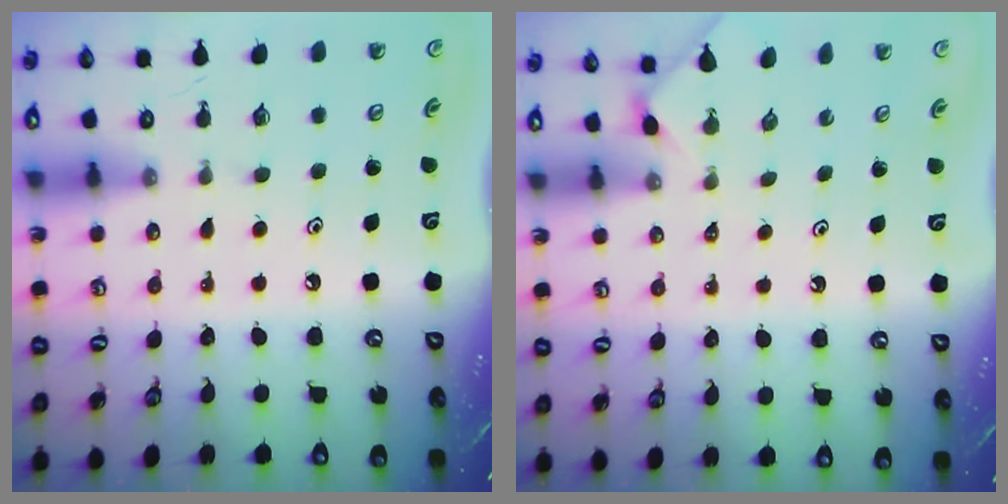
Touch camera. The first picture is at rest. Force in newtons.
{"total": 1.0, "press": 0.9, "slide": 0.3}